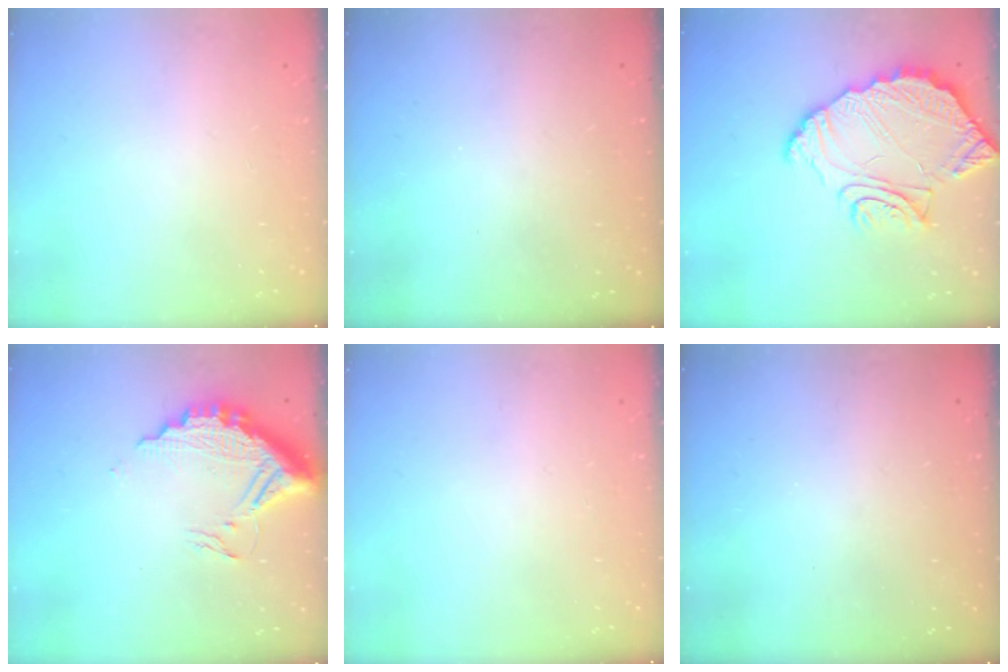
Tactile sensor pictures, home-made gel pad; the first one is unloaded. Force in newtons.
{"total": 3.1, "press": 3.1, "slide": 0.1}
{"total": 16.6, "press": 16.5, "slide": 1.7}
{"total": 11.4, "press": 11.4, "slide": 0.9}
{"total": 0.0}
{"total": 3.3, "press": 3.3, "slide": 0.3}